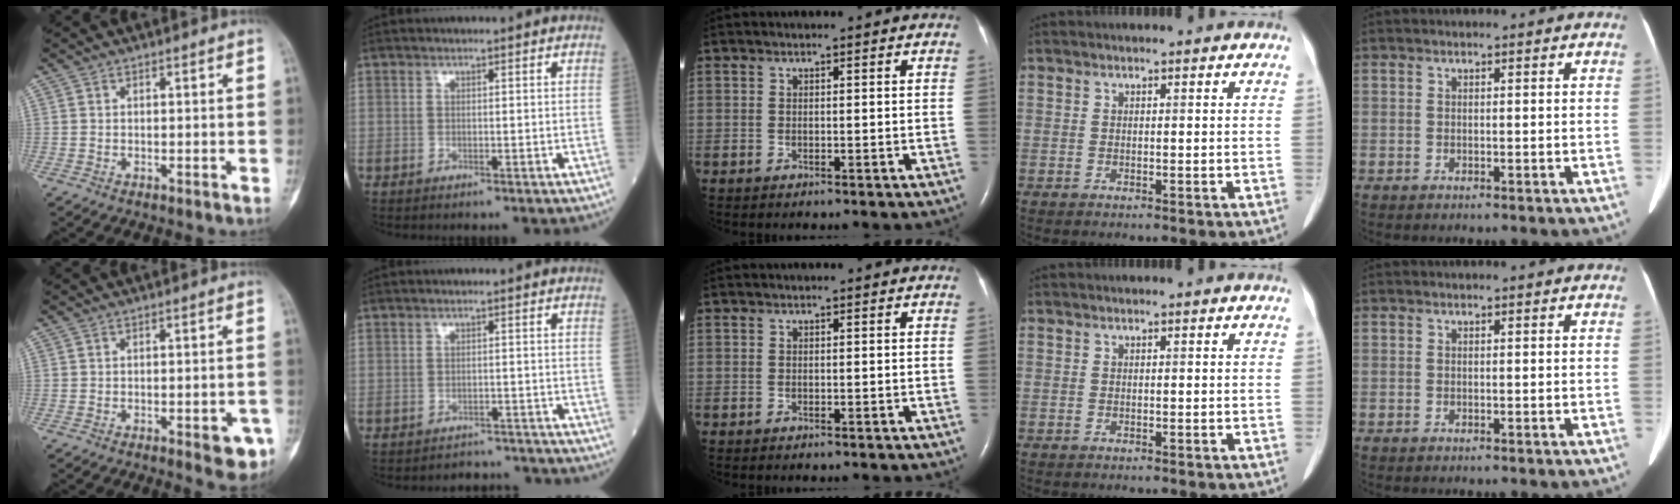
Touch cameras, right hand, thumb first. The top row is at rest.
{"thumb": {"total": 5.5, "force": [-2.4, 2.1, 4.5], "torque": [-0.039, 0.009, -0.023]}, "index": {"total": 5.8, "force": [-5.6, 1.3, -0.7], "torque": [0.012, 0.012, -0.071]}}